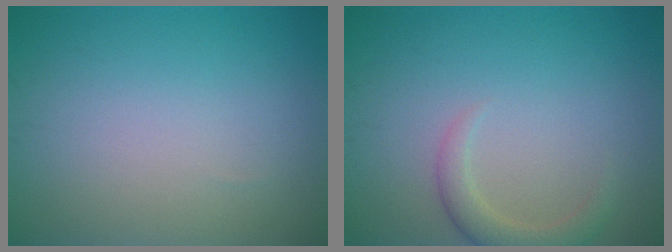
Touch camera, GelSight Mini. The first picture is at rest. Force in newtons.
{"total": 2.4, "press": 2.3, "slide": 0.3}